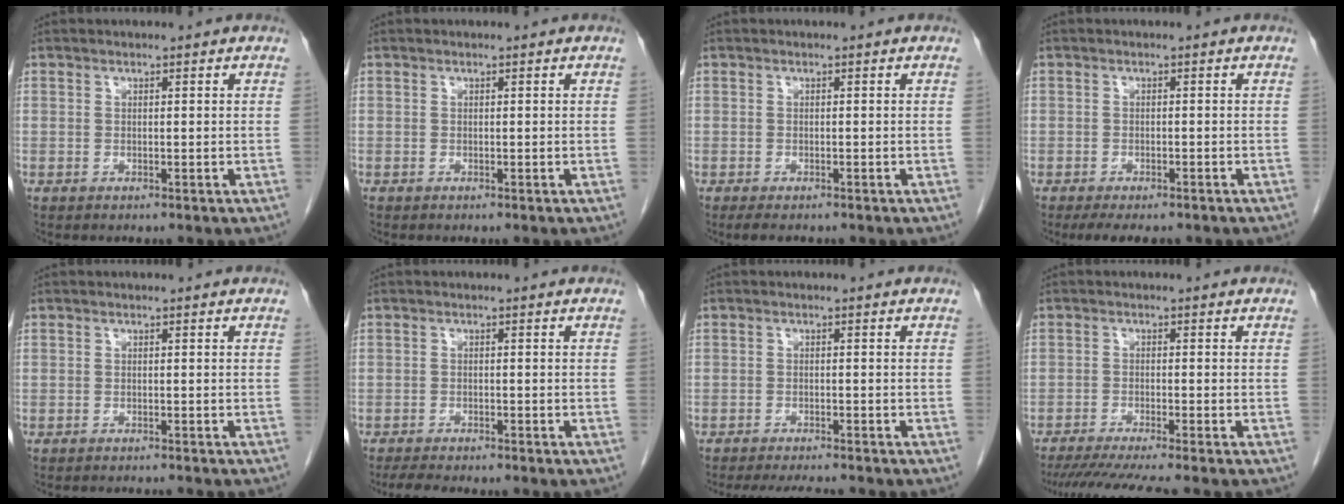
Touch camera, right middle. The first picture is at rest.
{"total": 0.0}
{"total": 2.7, "force": [-2.1, 0.8, 1.4], "torque": [-0.019, -0.006, -0.026]}
{"total": 6.1, "force": [-4.9, 2.2, 2.9], "torque": [-0.036, -0.009, -0.068]}
{"total": 5.1, "force": [-4.7, 0.4, 1.8], "torque": [-0.016, -0.006, -0.058]}
{"total": 4.8, "force": [-4.2, 0.4, 2.4], "torque": [-0.035, -0.009, -0.062]}
{"total": 7.8, "force": [-7.0, 1.0, 3.2], "torque": [-0.047, -0.016, -0.099]}
{"total": 10.1, "force": [-8.7, -0.9, 5.1], "torque": [-0.064, -0.025, -0.135]}